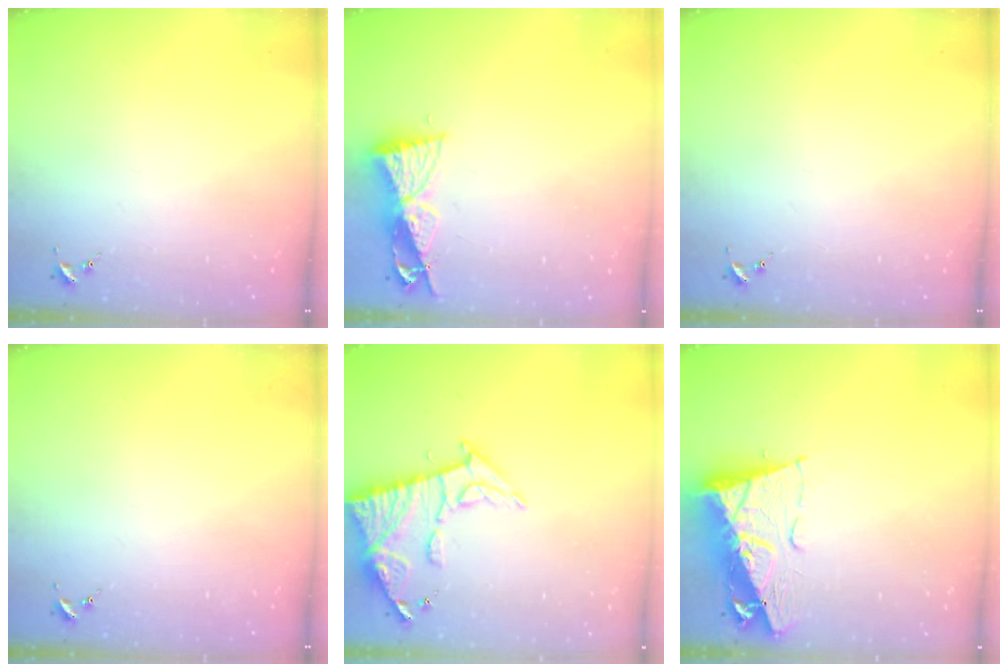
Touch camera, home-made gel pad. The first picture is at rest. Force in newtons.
{"total": 8.7, "press": 8.6, "slide": 1.0}
{"total": 0.0}
{"total": 0.0}
{"total": 13.0, "press": 12.9, "slide": 1.4}
{"total": 12.5, "press": 12.4, "slide": 1.3}